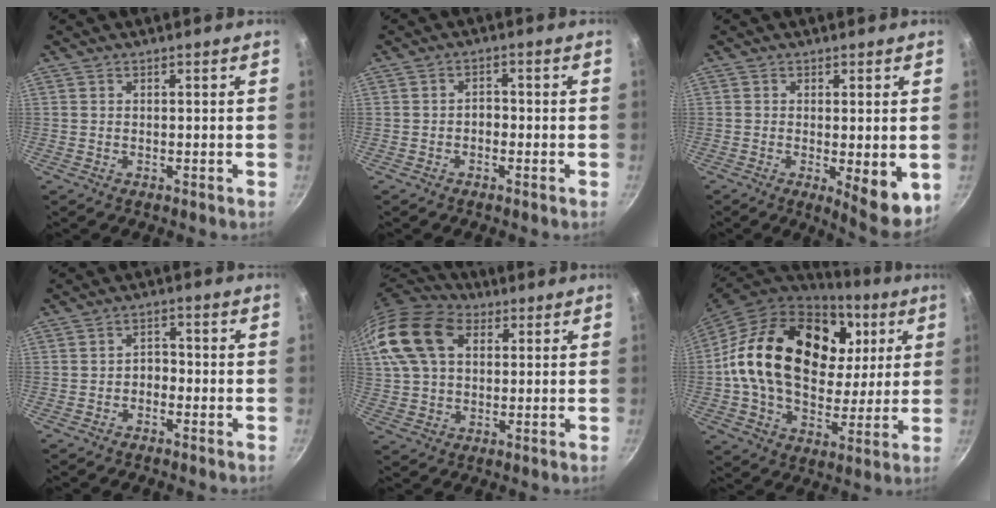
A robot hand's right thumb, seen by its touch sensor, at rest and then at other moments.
{"total": 1.9, "force": [-0.8, 1.3, 1.1], "torque": [-0.004, 0.012, -0.015]}
{"total": 8.3, "force": [-1.3, 2.6, 7.8], "torque": [-0.092, -0.013, -0.009]}
{"total": 2.5, "force": [-1.3, 1.7, 1.3], "torque": [-0.006, 0.018, -0.025]}
{"total": 18.7, "force": [5.7, 12.9, 12.2], "torque": [-0.248, 0.018, 0.094]}
{"total": 29.3, "force": [7.4, 19.8, 20.3], "torque": [-0.337, 0.001, 0.120]}